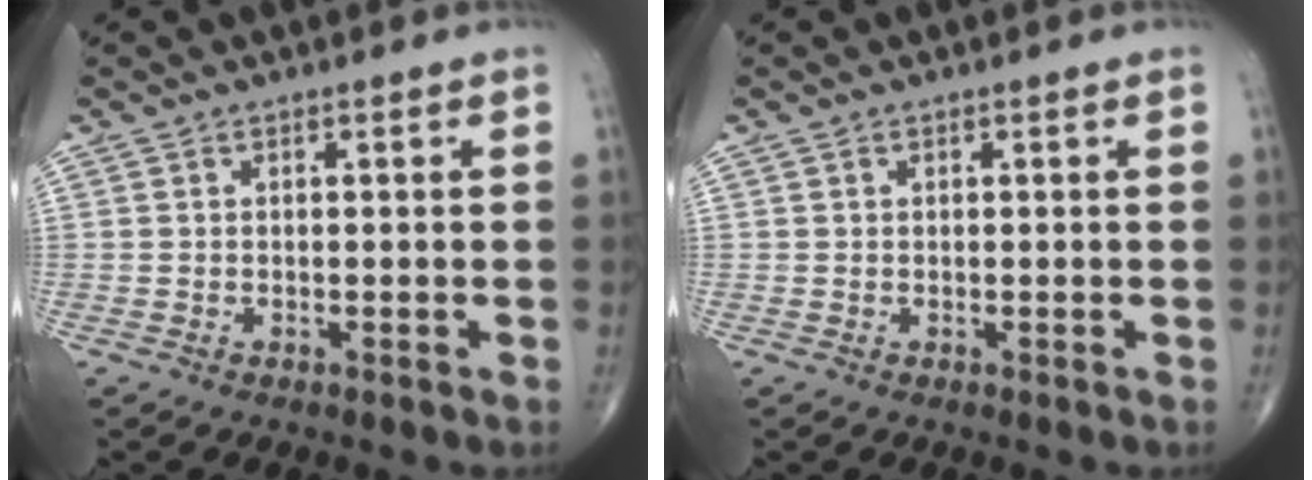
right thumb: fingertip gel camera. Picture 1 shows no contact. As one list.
[{"total": 0.0}]